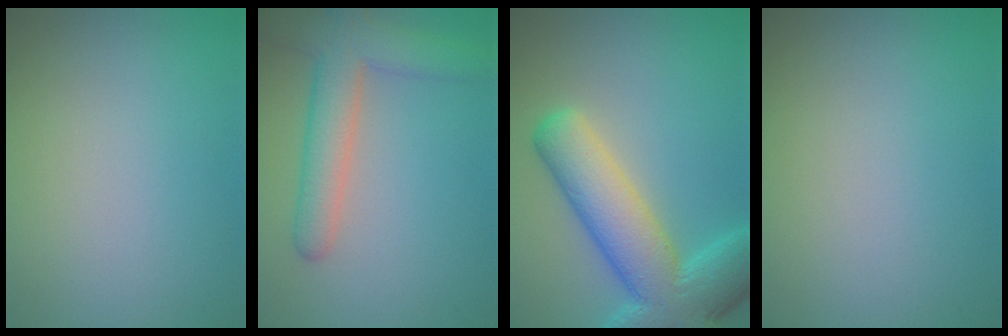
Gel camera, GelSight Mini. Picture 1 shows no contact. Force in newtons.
{"total": 5.4, "press": 5.4, "slide": 0.3}
{"total": 9.7, "press": 9.6, "slide": 0.5}
{"total": 0.0}